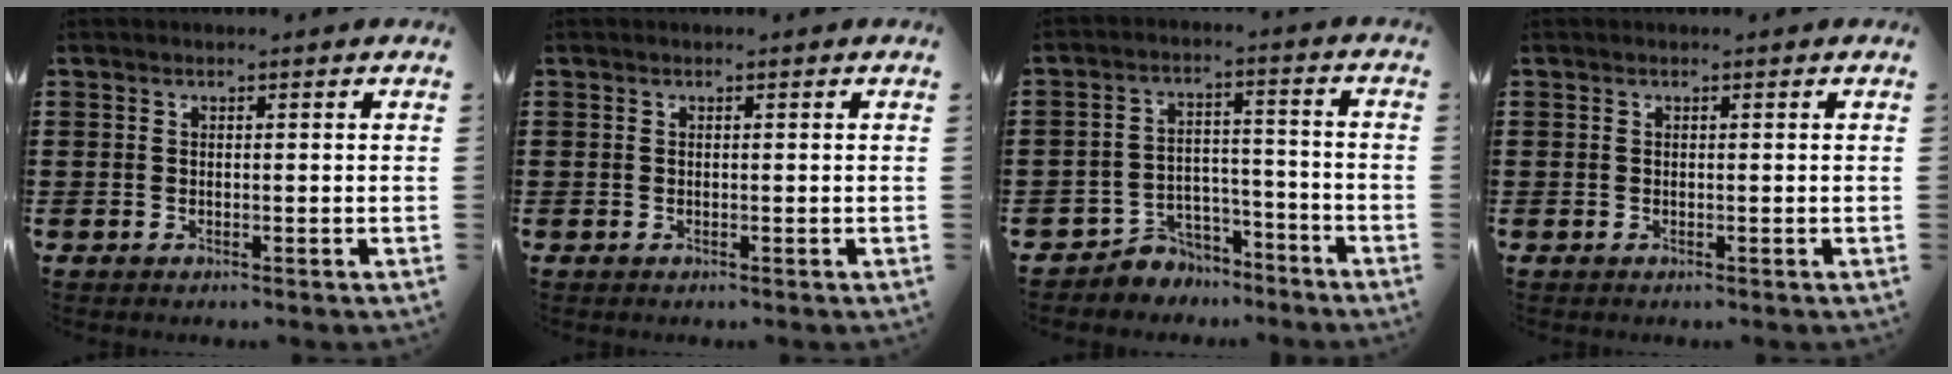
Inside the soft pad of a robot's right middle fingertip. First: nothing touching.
{"total": 0.0}
{"total": 5.4, "force": [-5.0, 2.0, 0.0], "torque": [-0.014, 0.015, -0.105]}
{"total": 0.0}